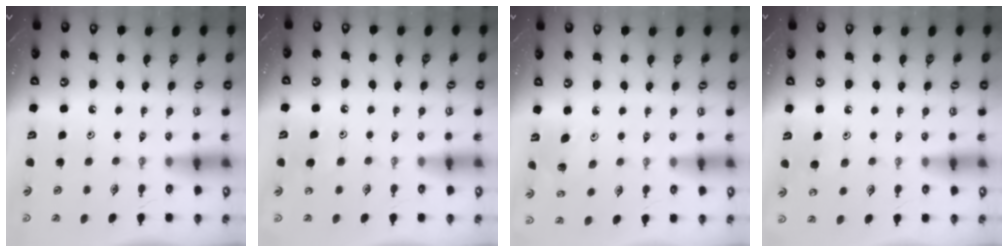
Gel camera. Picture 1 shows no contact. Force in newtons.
{"total": 6.5, "press": 6.4, "slide": 0.9}
{"total": 3.5, "press": 3.2, "slide": 1.3}
{"total": 6.1, "press": 6.0, "slide": 0.5}